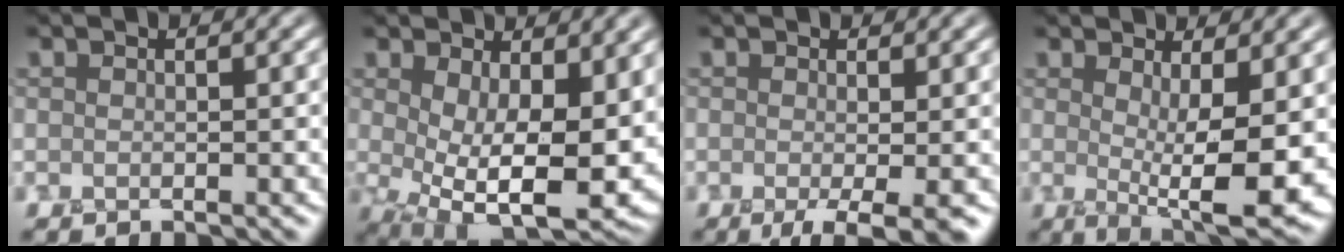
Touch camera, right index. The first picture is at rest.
{"total": 12.2, "force": [0.5, 6.3, 10.4], "torque": [-0.179, -0.037, 0.030]}
{"total": 3.0, "force": [-1.1, 0.5, 2.8], "torque": [-0.038, -0.012, -0.018]}
{"total": 7.0, "force": [-0.1, 1.9, 6.7], "torque": [-0.108, -0.018, 0.005]}